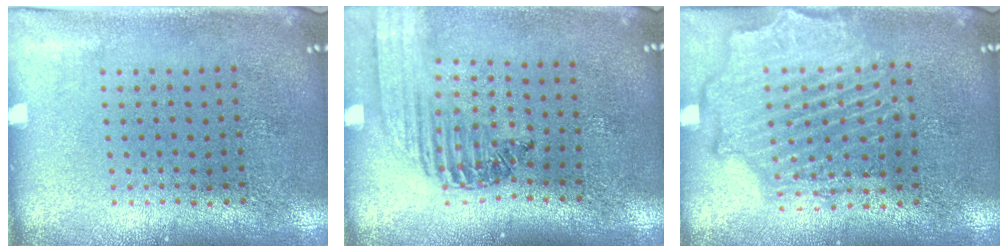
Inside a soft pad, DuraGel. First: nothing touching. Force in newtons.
{"total": 1.3, "press": 1.3, "slide": 0.4}
{"total": 2.1, "press": 2.1, "slide": 0.4}